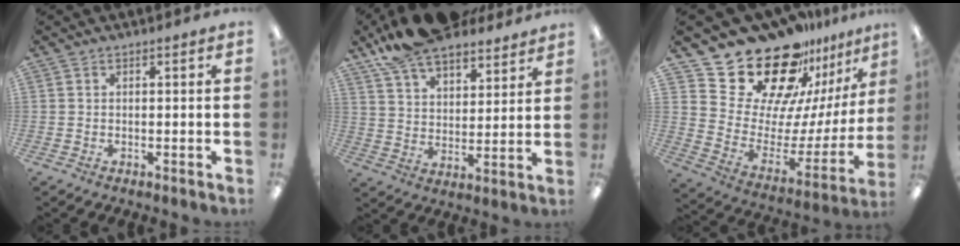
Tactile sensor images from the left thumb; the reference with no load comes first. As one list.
[{"total": 13.3, "force": [11.3, 4.8, 5.2], "torque": [-0.115, -0.059, 0.210]}, {"total": 26.6, "force": [20.5, 12.7, 11.1], "torque": [-0.178, -0.149, 0.381]}]